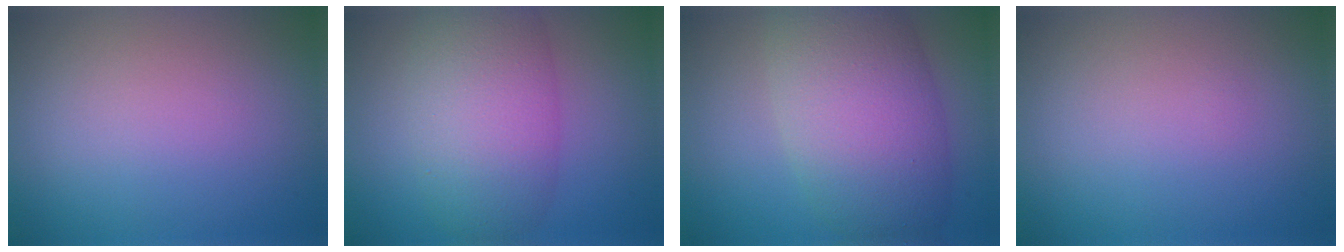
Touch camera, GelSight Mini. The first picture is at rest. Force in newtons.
{"total": 7.4, "press": 7.4, "slide": 0.2}
{"total": 9.9, "press": 9.9, "slide": 0.4}
{"total": 0.0}